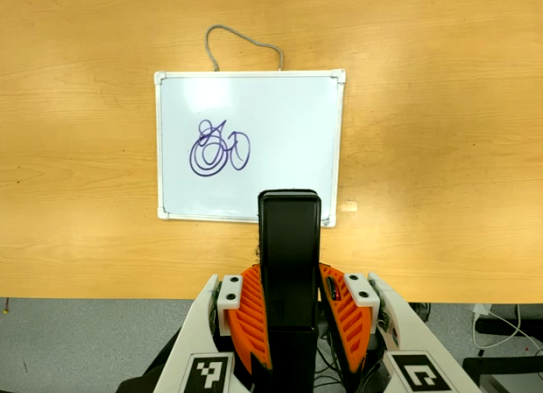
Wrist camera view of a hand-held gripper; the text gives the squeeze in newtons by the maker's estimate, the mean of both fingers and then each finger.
{"total": 4.0, "left": 2.7, "right": 5.3}